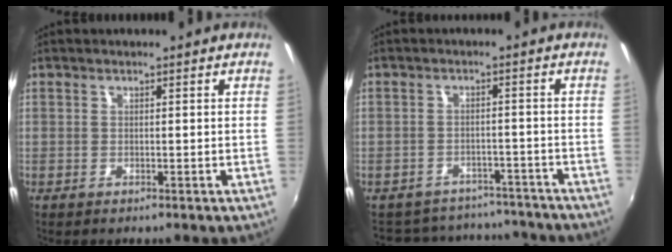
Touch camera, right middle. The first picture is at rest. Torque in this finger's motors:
{"motor_torque": [0.85, -1.29, -0.06, -0.04]}